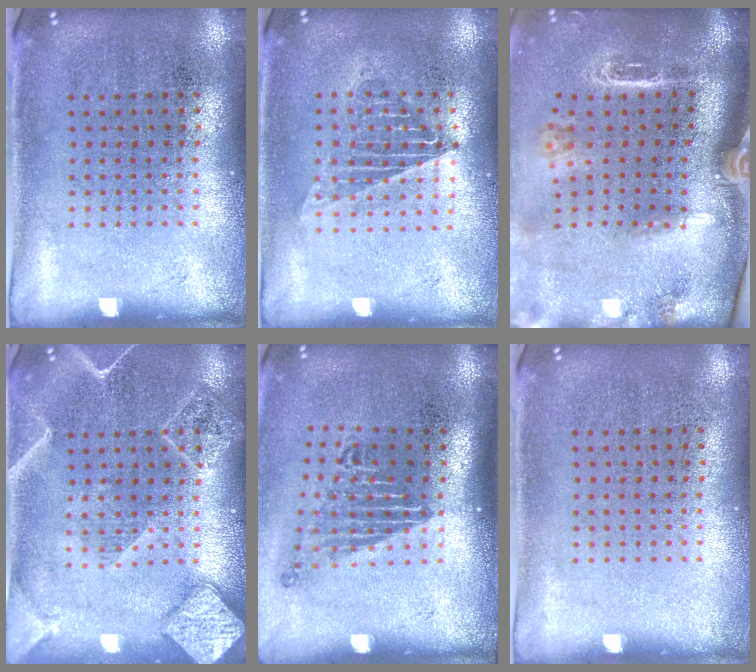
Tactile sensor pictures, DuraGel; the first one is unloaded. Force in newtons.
{"total": 1.3, "press": 1.2, "slide": 0.5}
{"total": 2.8, "press": 2.0, "slide": 2.0}
{"total": 2.1, "press": 2.1, "slide": 0.3}
{"total": 1.7, "press": 1.2, "slide": 1.3}
{"total": 0.0}